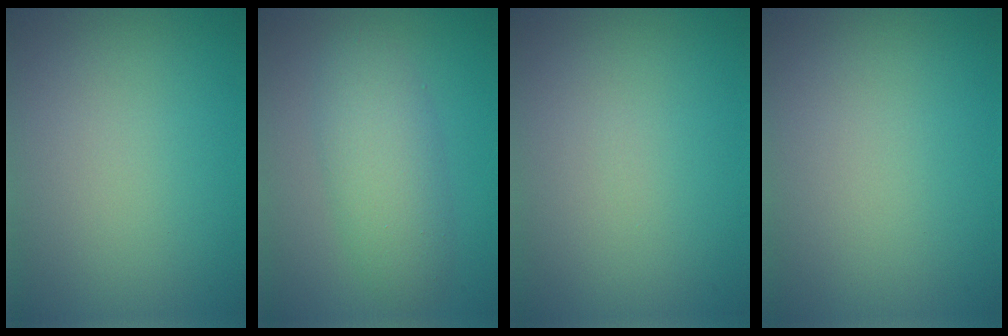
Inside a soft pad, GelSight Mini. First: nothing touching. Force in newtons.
{"total": 4.3, "press": 4.3, "slide": 0.0}
{"total": 0.0}
{"total": 0.0}